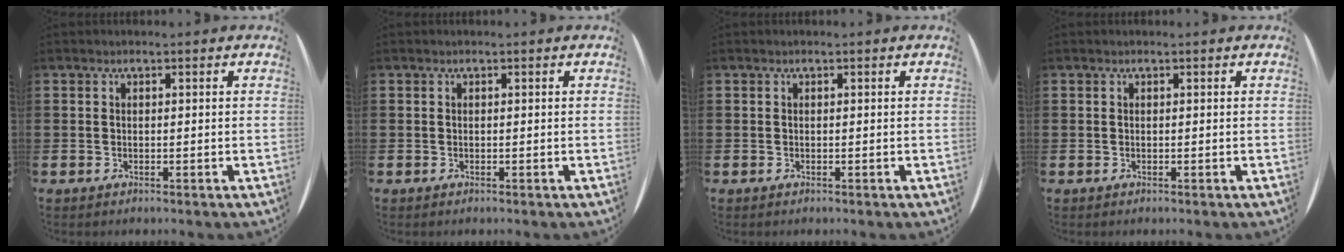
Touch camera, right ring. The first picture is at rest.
{"total": 0.0}
{"total": 0.0}
{"total": 0.0}